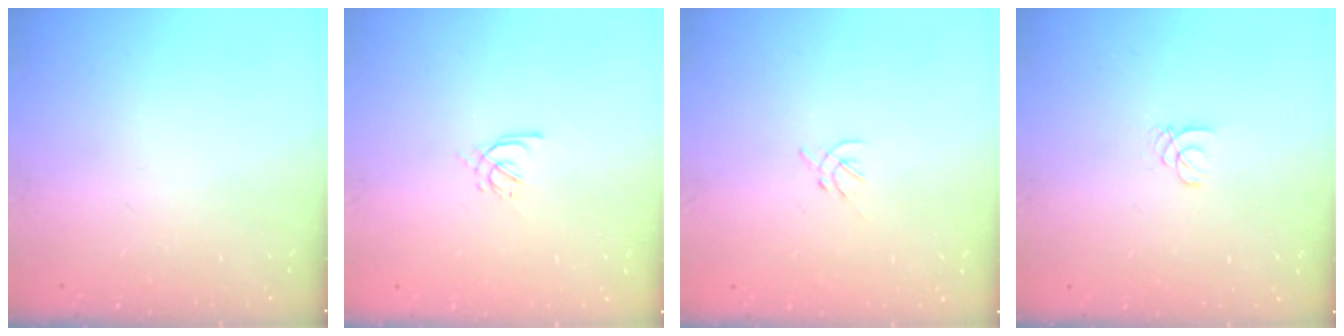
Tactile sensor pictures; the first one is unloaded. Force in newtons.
{"total": 2.9, "press": 2.8, "slide": 0.8}
{"total": 1.2, "press": 1.1, "slide": 0.5}
{"total": 1.4, "press": 1.4, "slide": 0.1}